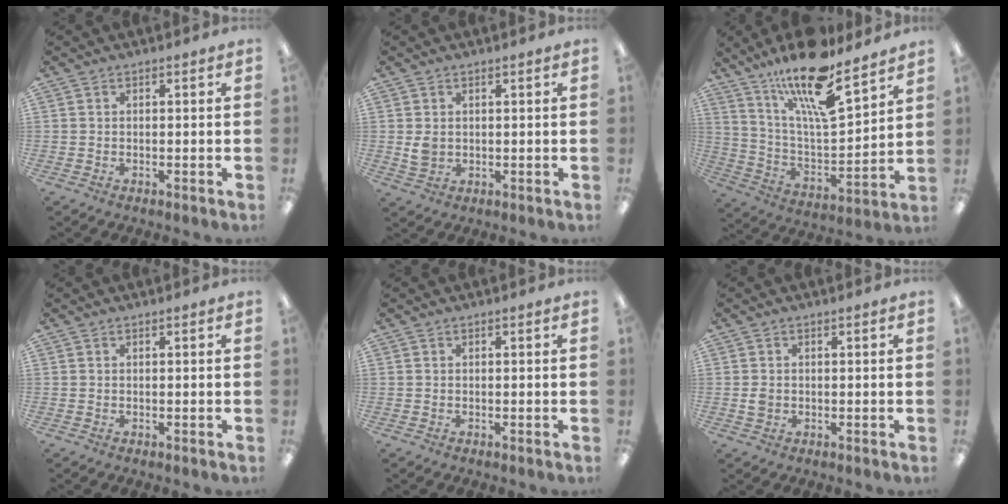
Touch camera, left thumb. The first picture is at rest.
{"total": 2.8, "force": [0.8, 2.2, 1.5], "torque": [-0.023, 0.000, 0.013]}
{"total": 19.5, "force": [14.8, 5.0, 11.6], "torque": [-0.210, -0.093, 0.251]}
{"total": 0.0}
{"total": 0.0}
{"total": 1.6, "force": [0.0, 1.3, 0.9], "torque": [-0.017, 0.005, -0.002]}